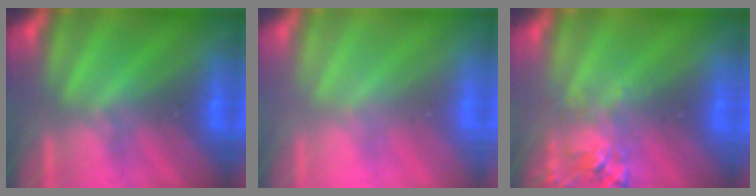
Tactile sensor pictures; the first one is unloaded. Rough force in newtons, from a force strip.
{"total": 2.7}
{"total": 2.7}